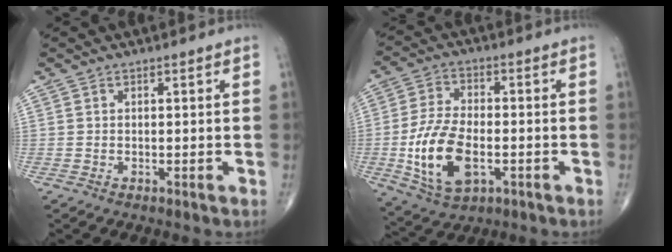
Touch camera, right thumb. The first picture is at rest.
{"total": 13.9, "force": [-3.2, 7.5, 11.3], "torque": [-0.220, 0.006, -0.052]}